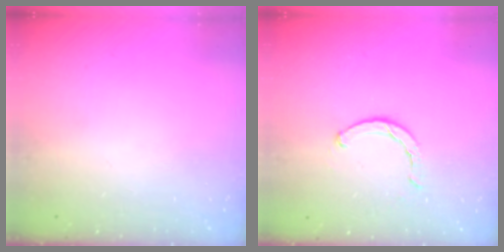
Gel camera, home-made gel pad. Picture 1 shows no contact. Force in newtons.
{"total": 1.5, "press": 1.5, "slide": 0.3}